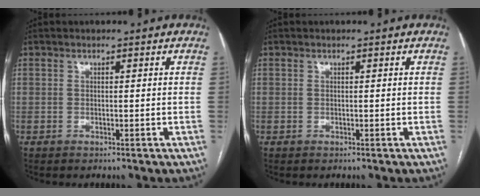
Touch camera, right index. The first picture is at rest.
{"total": 0.0}